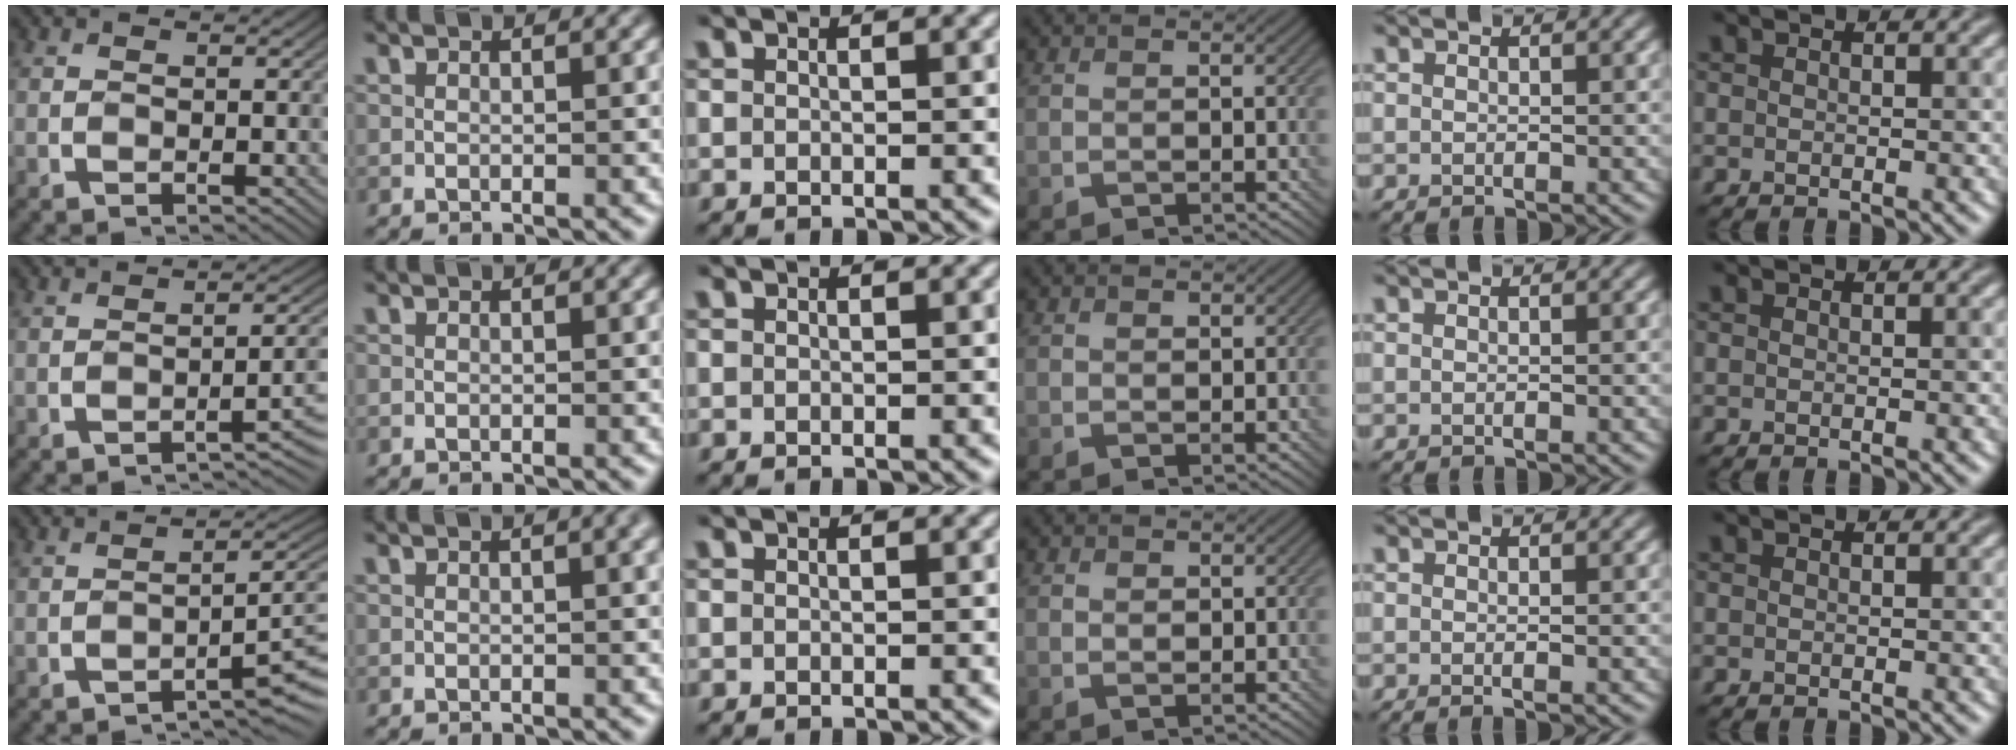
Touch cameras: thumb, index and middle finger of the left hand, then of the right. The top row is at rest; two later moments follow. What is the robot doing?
{"motion": "screw", "object": "bottle cap"}